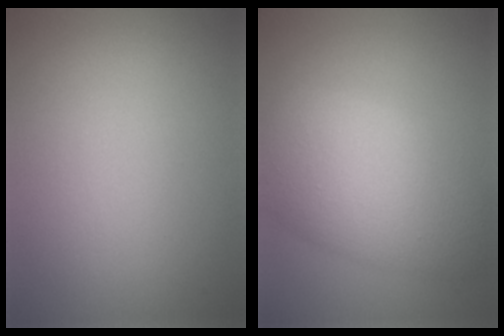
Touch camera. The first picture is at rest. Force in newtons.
{"total": 7.9, "press": 7.9, "slide": 0.4}